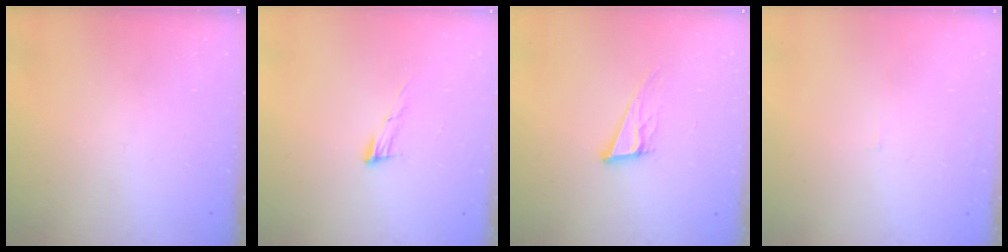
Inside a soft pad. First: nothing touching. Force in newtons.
{"total": 8.1, "press": 7.9, "slide": 1.6}
{"total": 10.9, "press": 10.4, "slide": 3.3}
{"total": 2.0, "press": 2.0, "slide": 0.1}